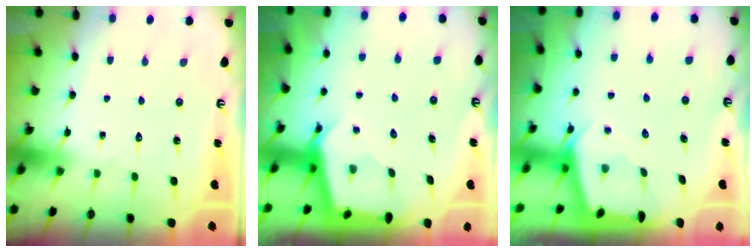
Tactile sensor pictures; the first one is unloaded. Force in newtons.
{"total": 2.9, "press": 2.9, "slide": 0.3}
{"total": 2.1, "press": 2.1, "slide": 0.3}